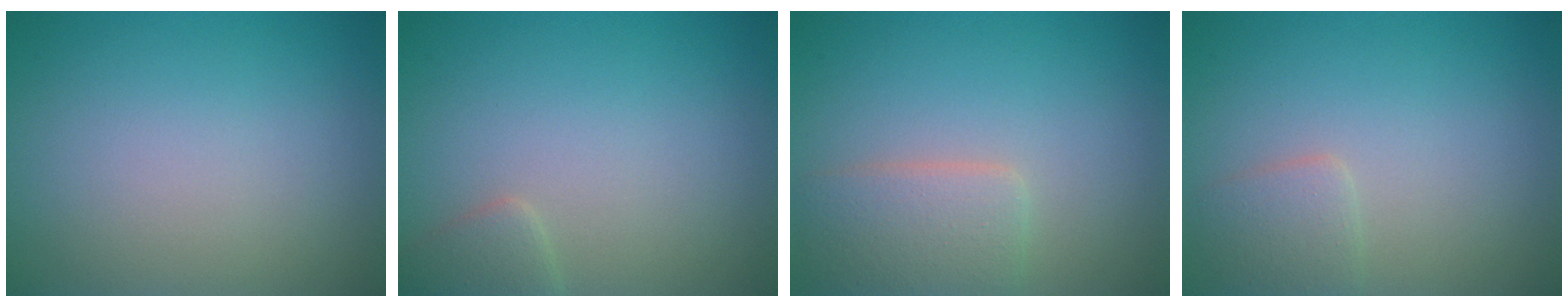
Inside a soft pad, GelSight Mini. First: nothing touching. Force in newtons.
{"total": 1.6, "press": 1.6, "slide": 0.1}
{"total": 3.2, "press": 3.2, "slide": 0.1}
{"total": 1.9, "press": 1.9, "slide": 0.1}